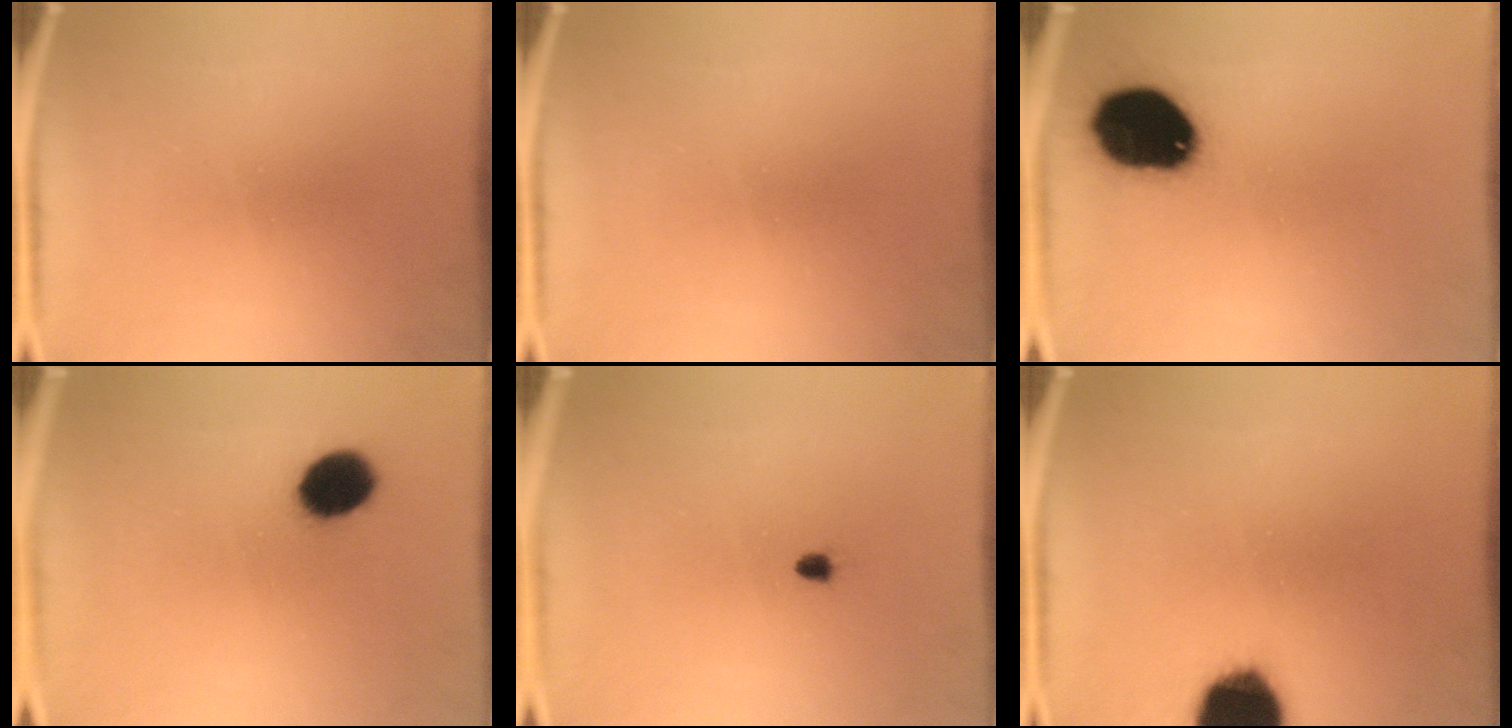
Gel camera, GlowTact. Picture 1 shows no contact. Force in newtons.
{"total": 0.0}
{"total": 17.2}
{"total": 9.5}
{"total": 1.0}
{"total": 16.4}